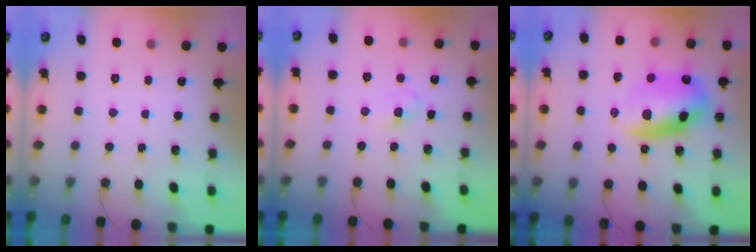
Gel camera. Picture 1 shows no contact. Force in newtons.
{"total": 2.9, "press": 2.7, "slide": 1.2}
{"total": 13.7, "press": 13.3, "slide": 3.5}